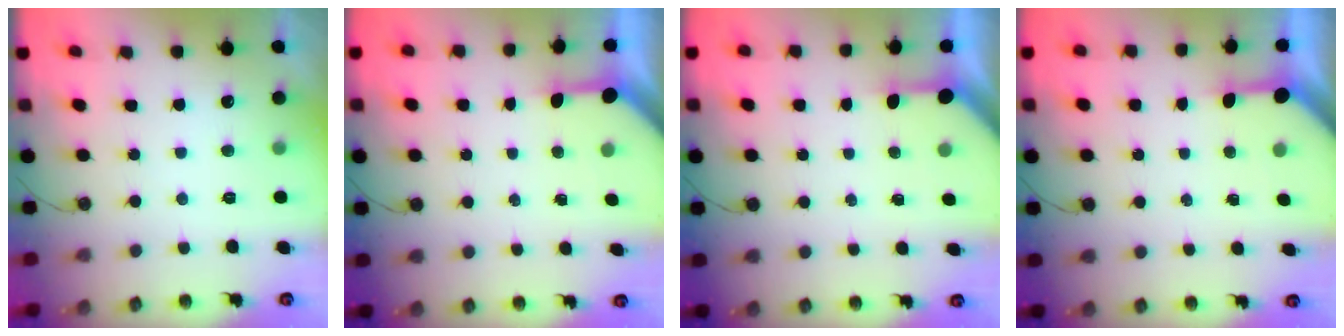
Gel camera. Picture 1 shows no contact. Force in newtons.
{"total": 3.4, "press": 3.4, "slide": 0.4}
{"total": 3.1, "press": 3.1, "slide": 0.3}
{"total": 3.4, "press": 3.4, "slide": 0.4}